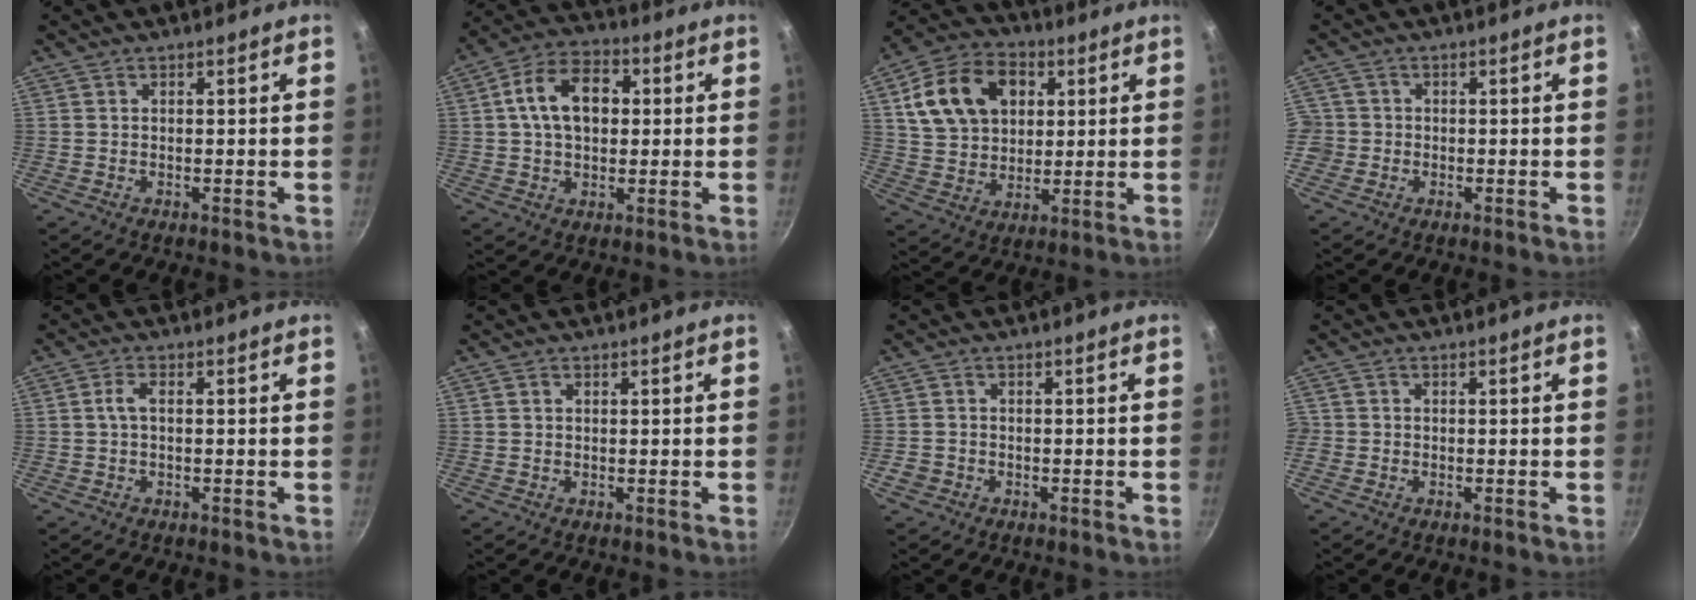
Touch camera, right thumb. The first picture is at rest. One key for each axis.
{"total": 12.6, "fx": 2.0, "fy": 8.5, "fz": 9.1, "tx": -0.128, "ty": 0.021, "tz": 0.022}
{"total": 17.0, "fx": 5.3, "fy": 12.3, "fz": 10.4, "tx": -0.167, "ty": 0.004, "tz": 0.090}
{"total": 3.2, "fx": -0.8, "fy": 3.1, "fz": 0.6, "tx": 0.003, "ty": 0.011, "tz": -0.015}
{"total": 2.1, "fx": 0.0, "fy": 0.8, "fz": 1.9, "tx": -0.048, "ty": 0.008, "tz": -0.001}
{"total": 0.6, "fx": 0.3, "fy": 0.5, "fz": 0.2, "tx": -0.001, "ty": 0.003, "tz": 0.005}
{"total": 2.0, "fx": -1.0, "fy": 1.7, "fz": 0.5, "tx": -0.006, "ty": 0.009, "tz": -0.015}
{"total": 1.0, "fx": -0.3, "fy": 0.9, "fz": 0.2, "tx": -0.003, "ty": 0.002, "tz": -0.008}